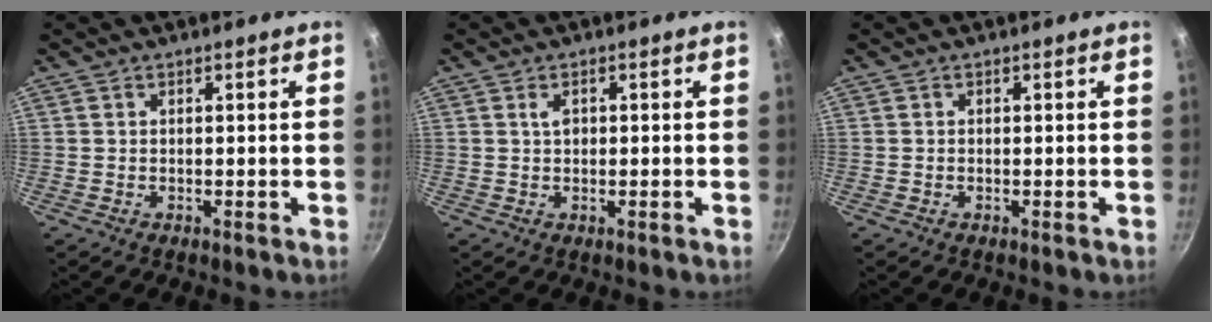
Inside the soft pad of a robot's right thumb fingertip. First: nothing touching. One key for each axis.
{"total": 1.9, "fx": 0.3, "fy": 1.1, "fz": 1.5, "tx": -0.024, "ty": 0.004, "tz": 0.003}
{"total": 0.0}